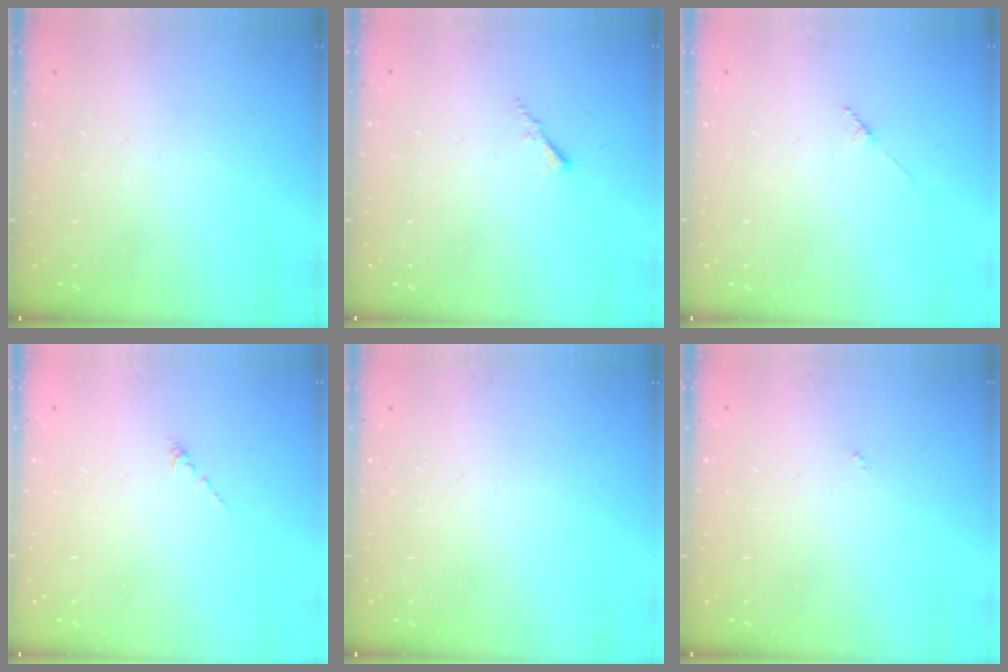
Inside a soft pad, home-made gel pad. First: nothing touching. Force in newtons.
{"total": 1.5, "press": 1.5, "slide": 0.4}
{"total": 1.7, "press": 1.6, "slide": 0.2}
{"total": 0.0}
{"total": 0.0}
{"total": 0.0}